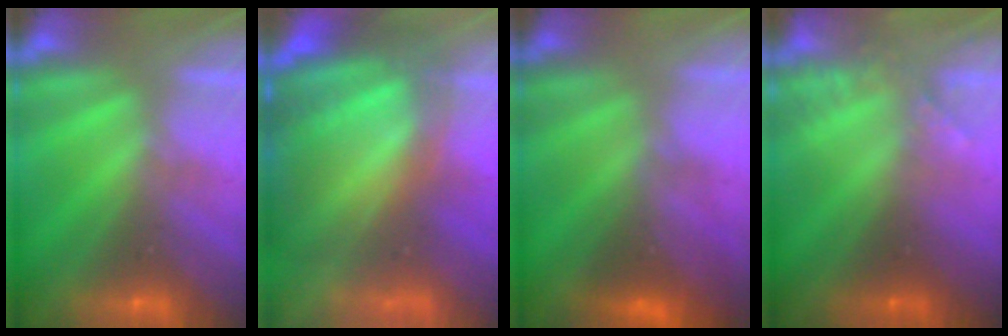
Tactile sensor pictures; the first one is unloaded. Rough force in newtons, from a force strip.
{"total": 8.0}
{"total": 2.1}
{"total": 2.1}